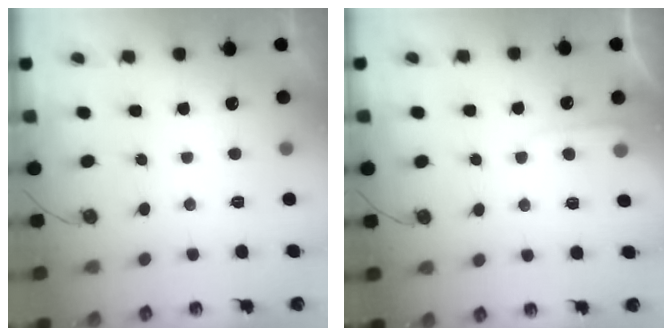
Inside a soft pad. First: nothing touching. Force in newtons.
{"total": 5.1, "press": 5.1, "slide": 0.6}